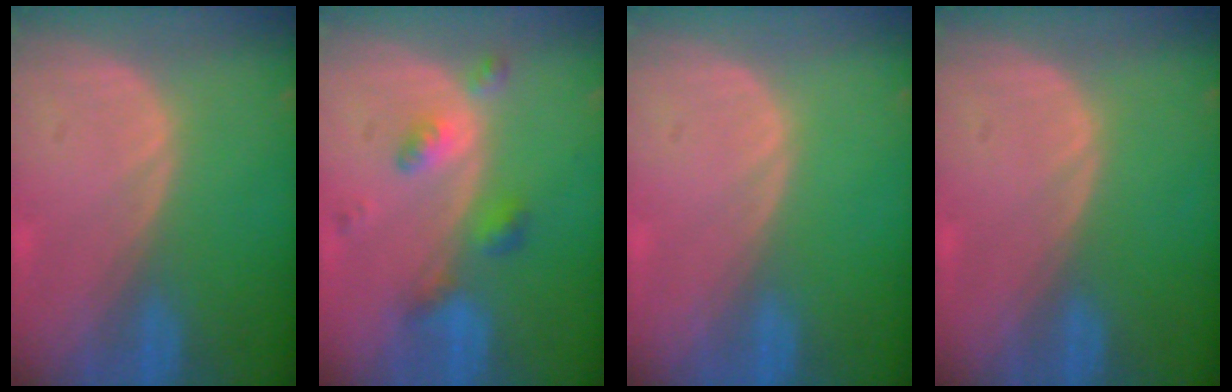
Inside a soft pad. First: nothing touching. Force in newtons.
{"total": 5.3, "press": 4.6, "slide": 2.7}
{"total": 0.0}
{"total": 0.0}